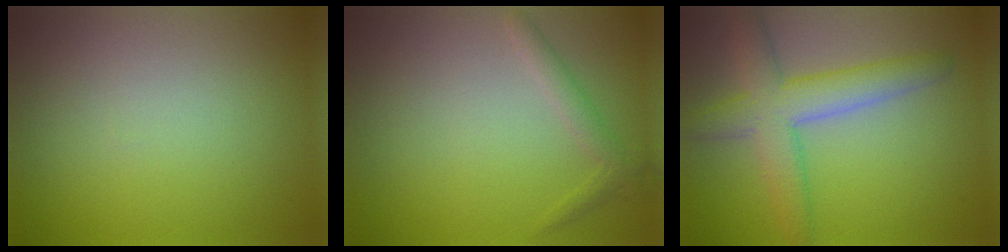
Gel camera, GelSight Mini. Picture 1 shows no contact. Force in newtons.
{"total": 1.5, "press": 1.5, "slide": 0.1}
{"total": 5.5, "press": 5.5, "slide": 0.3}